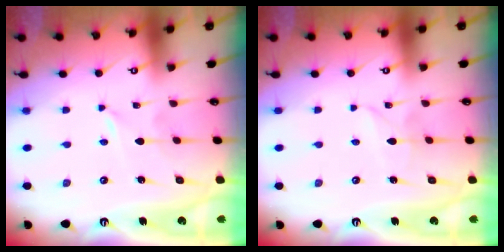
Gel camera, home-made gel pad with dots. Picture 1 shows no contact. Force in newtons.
{"total": 2.5, "press": 2.5, "slide": 0.2}